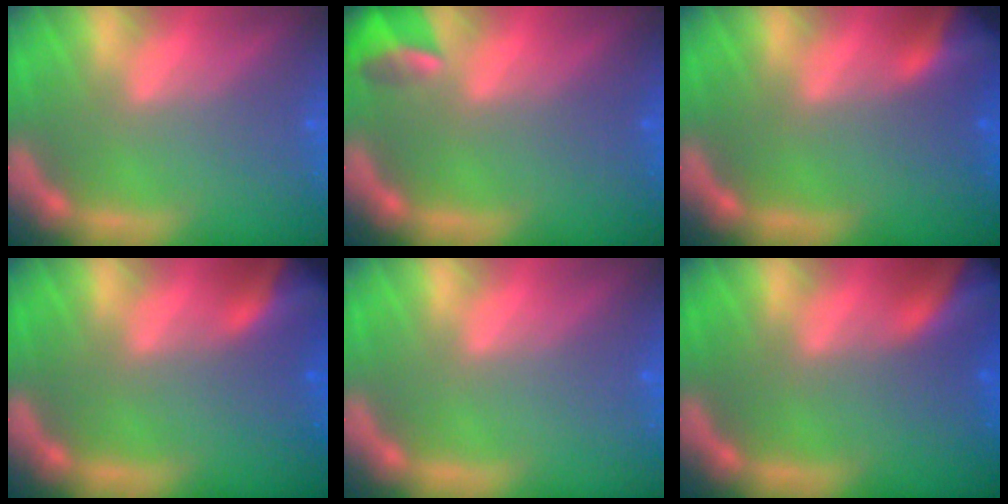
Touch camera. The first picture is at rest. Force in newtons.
{"total": 2.9}
{"total": 4.9}
{"total": 5.9}
{"total": 0.0}
{"total": 8.4}